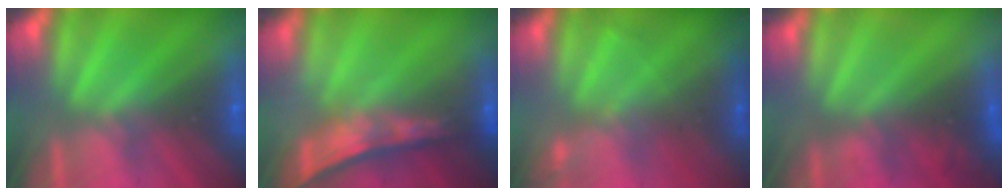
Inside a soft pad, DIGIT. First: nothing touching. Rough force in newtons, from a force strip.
{"total": 7.0}
{"total": 2.3}
{"total": 3.4}